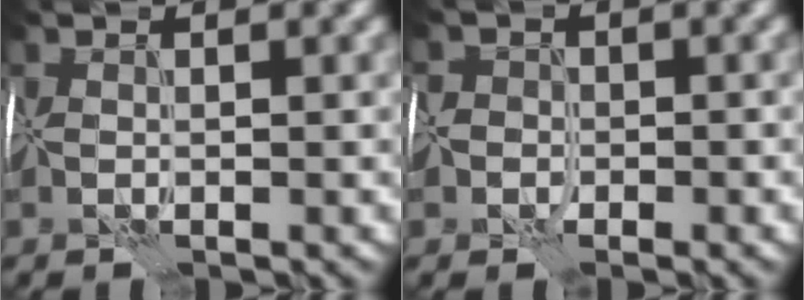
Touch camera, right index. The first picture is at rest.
{"total": 4.7, "force": [-1.9, 4.0, 1.5], "torque": [-0.006, 0.003, -0.064]}